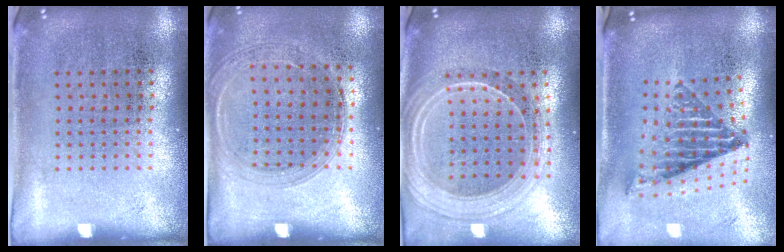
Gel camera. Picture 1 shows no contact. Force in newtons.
{"total": 1.5, "press": 1.4, "slide": 0.3}
{"total": 2.3, "press": 2.0, "slide": 1.2}
{"total": 1.8, "press": 1.4, "slide": 1.1}